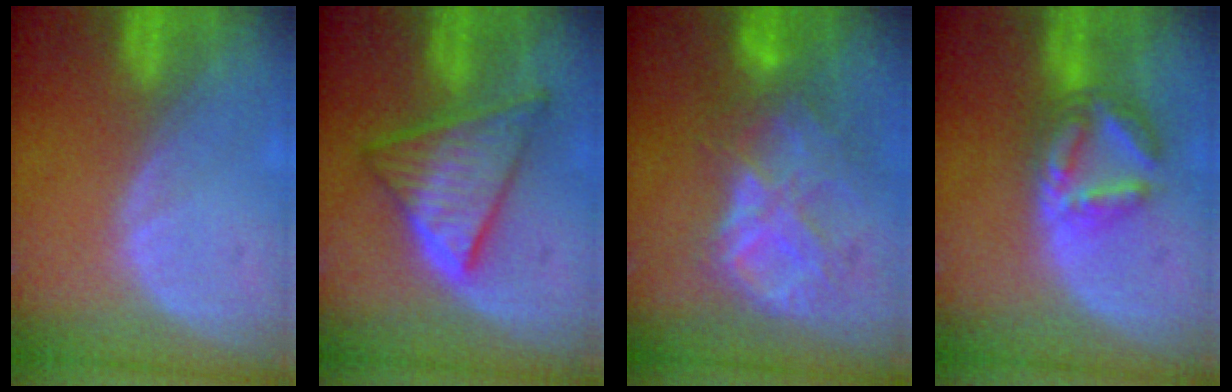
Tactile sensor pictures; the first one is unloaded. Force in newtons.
{"total": 9.2, "press": 9.2, "slide": 0.7}
{"total": 9.1, "press": 7.8, "slide": 4.7}
{"total": 6.9, "press": 6.1, "slide": 3.4}